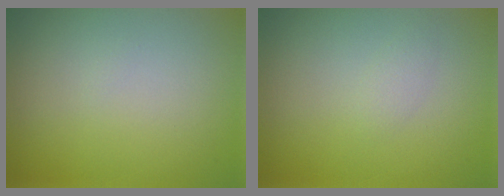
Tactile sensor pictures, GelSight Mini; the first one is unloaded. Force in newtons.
{"total": 0.8, "press": 0.8, "slide": 0.0}